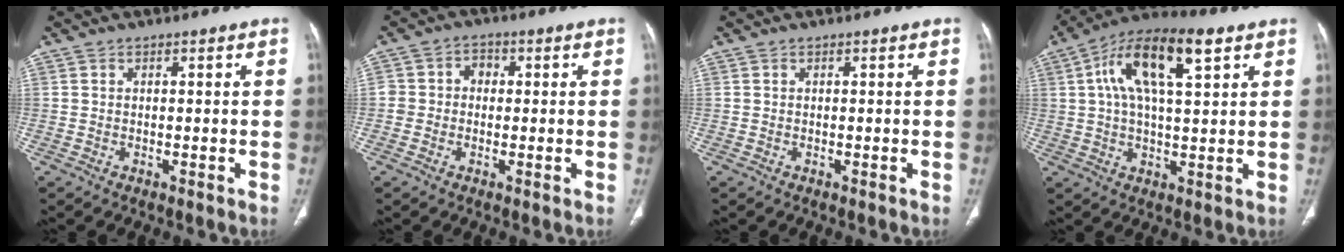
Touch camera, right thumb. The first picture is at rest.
{"total": 3.9, "force": [-0.3, 3.5, 1.7], "torque": [-0.006, 0.020, -0.010]}
{"total": 0.0}
{"total": 15.5, "force": [5.8, 6.0, 13.1], "torque": [-0.226, 0.018, 0.093]}